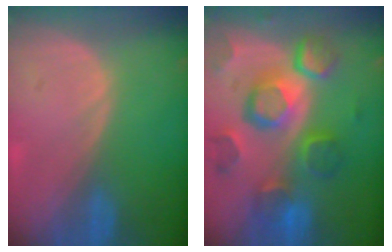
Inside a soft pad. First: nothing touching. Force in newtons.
{"total": 12.4, "press": 10.7, "slide": 6.1}